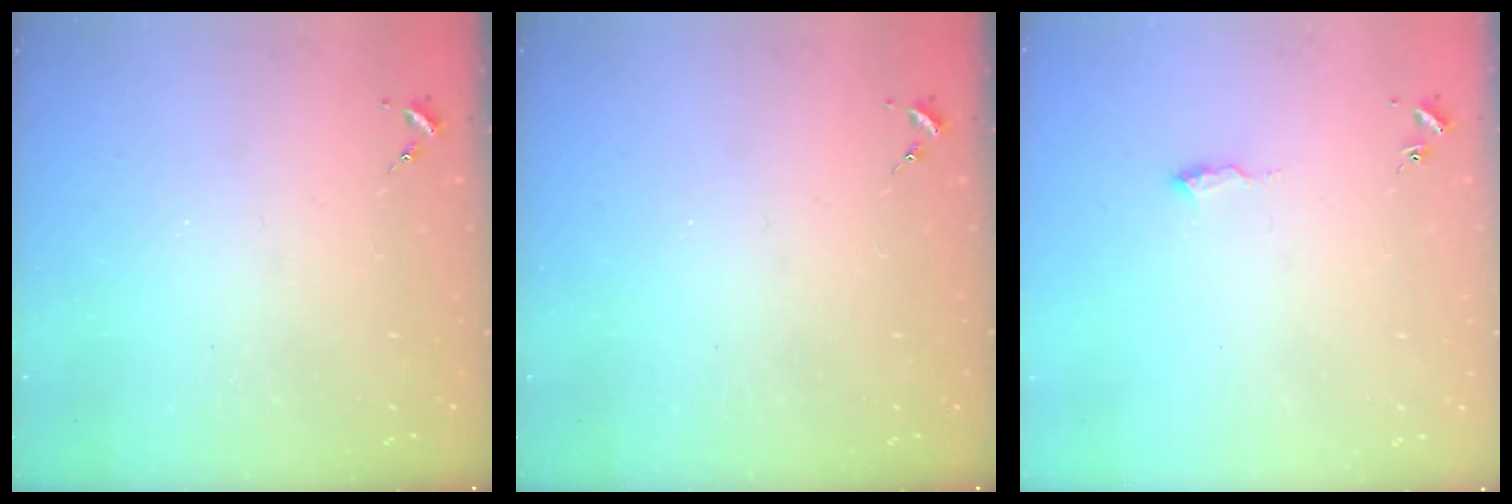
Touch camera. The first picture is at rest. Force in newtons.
{"total": 0.0}
{"total": 5.7, "press": 5.7, "slide": 0.6}